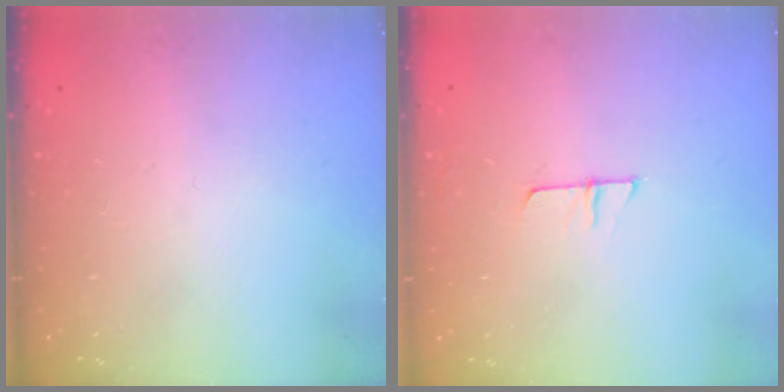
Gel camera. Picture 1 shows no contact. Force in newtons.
{"total": 5.7, "press": 5.6, "slide": 0.6}